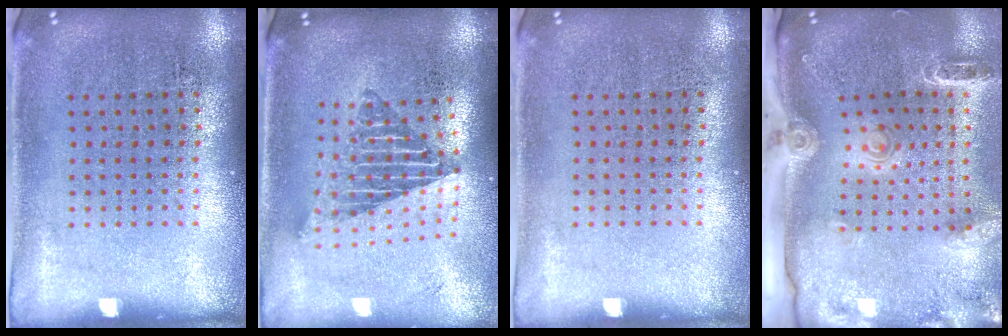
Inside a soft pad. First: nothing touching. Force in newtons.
{"total": 1.9, "press": 1.5, "slide": 1.3}
{"total": 0.0}
{"total": 2.5, "press": 2.0, "slide": 1.5}